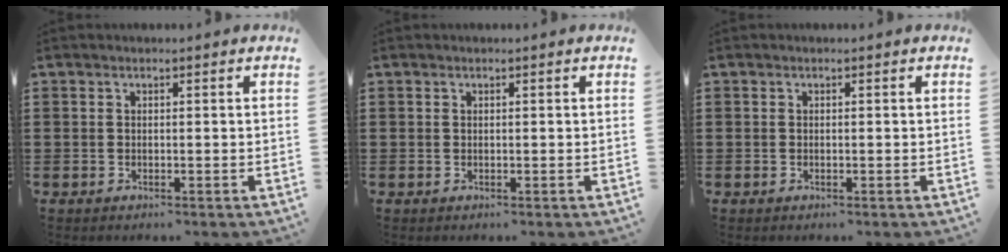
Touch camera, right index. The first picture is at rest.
{"total": 0.0}
{"total": 0.0}